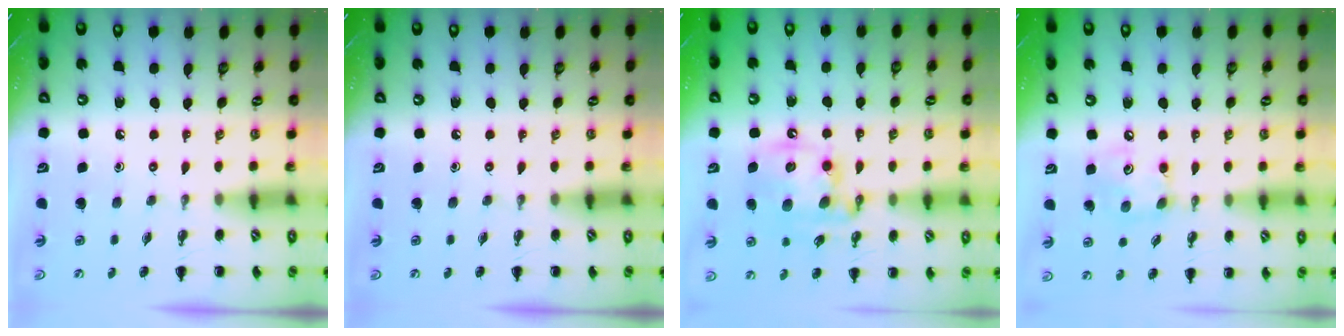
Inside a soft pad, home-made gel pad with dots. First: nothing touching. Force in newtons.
{"total": 0.0}
{"total": 13.3, "press": 13.0, "slide": 2.7}
{"total": 6.4, "press": 6.4, "slide": 0.5}